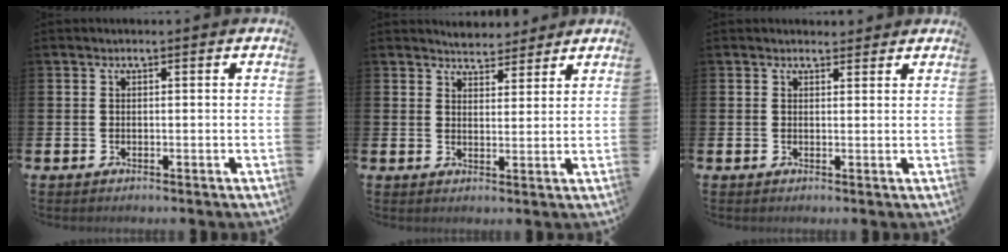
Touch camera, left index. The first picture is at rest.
{"total": 3.7, "force": [3.6, 0.7, -0.5], "torque": [0.001, -0.020, 0.066]}
{"total": 1.6, "force": [1.6, 0.5, -0.1], "torque": [0.017, -0.009, 0.026]}